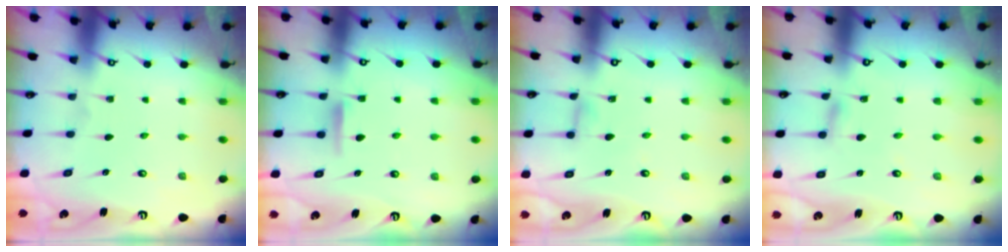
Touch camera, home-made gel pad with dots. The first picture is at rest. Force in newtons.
{"total": 6.0, "press": 5.9, "slide": 0.8}
{"total": 3.8, "press": 3.8, "slide": 0.3}
{"total": 3.1, "press": 3.1, "slide": 0.3}